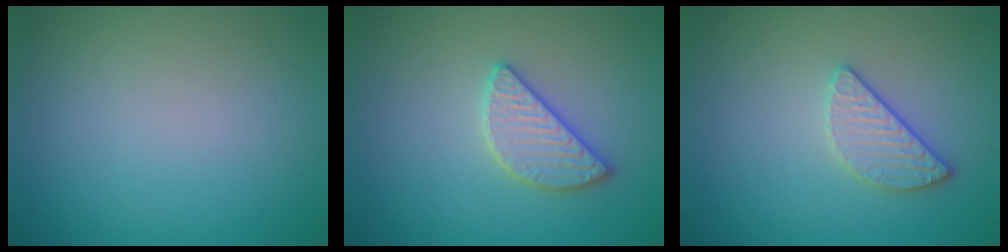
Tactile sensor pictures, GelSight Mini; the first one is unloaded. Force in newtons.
{"total": 2.8, "press": 2.8, "slide": 0.2}
{"total": 2.4, "press": 2.2, "slide": 0.9}